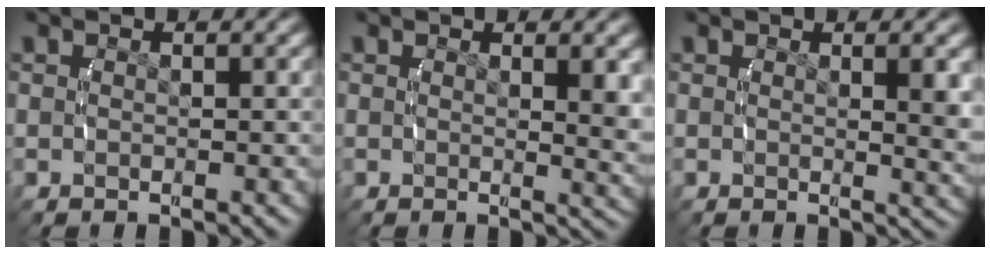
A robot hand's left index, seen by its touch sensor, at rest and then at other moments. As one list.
[{"total": 2.3, "force": [0.8, 0.1, 2.2], "torque": [-0.029, -0.014, 0.016]}, {"total": 2.5, "force": [0.6, 0.1, 2.4], "torque": [-0.032, -0.011, 0.014]}]